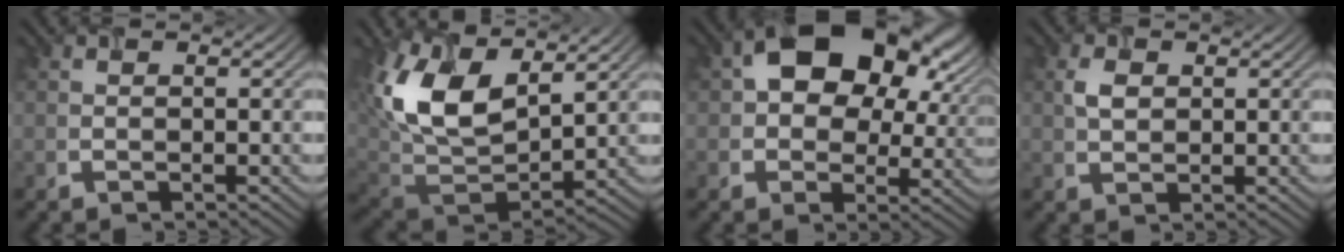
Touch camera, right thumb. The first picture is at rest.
{"total": 15.3, "force": [6.3, 8.1, 11.3], "torque": [-0.262, 0.010, 0.132]}
{"total": 13.3, "force": [4.5, 9.1, 8.6], "torque": [-0.130, 0.003, 0.083]}
{"total": 1.7, "force": [0.4, 1.2, 1.1], "torque": [-0.027, -0.001, 0.017]}